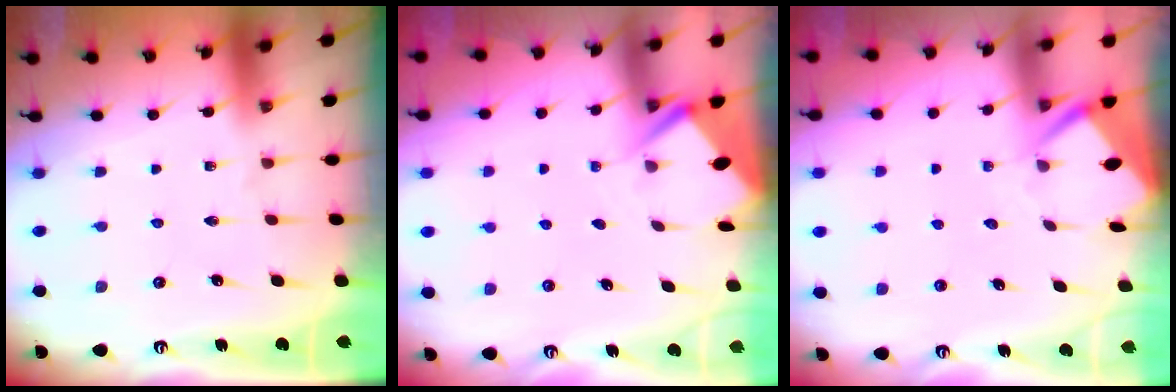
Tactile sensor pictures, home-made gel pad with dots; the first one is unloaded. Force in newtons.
{"total": 2.8, "press": 2.8, "slide": 0.3}
{"total": 3.0, "press": 3.0, "slide": 0.3}